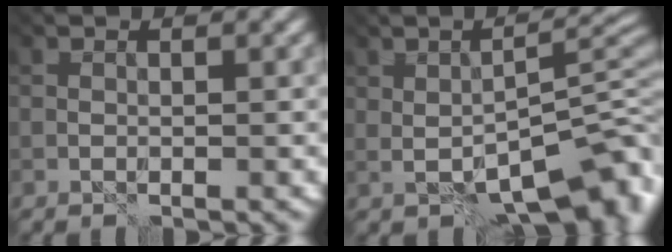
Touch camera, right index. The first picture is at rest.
{"total": 8.2, "force": [-2.8, 3.2, 7.0], "torque": [-0.089, 0.007, -0.041]}